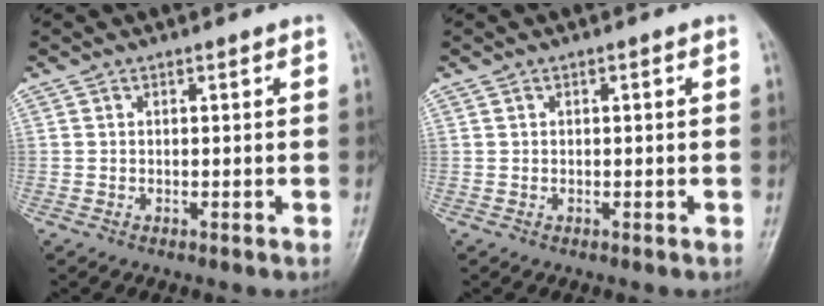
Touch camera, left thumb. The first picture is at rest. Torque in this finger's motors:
{"motor_torque": [0.00, 0.00, 0.00, 0.00, 0.00]}